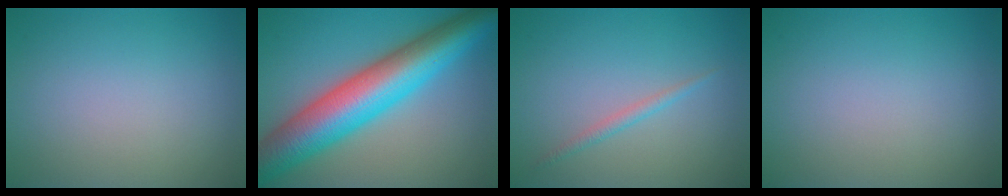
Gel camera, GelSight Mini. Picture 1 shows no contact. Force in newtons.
{"total": 11.4, "press": 11.4, "slide": 0.4}
{"total": 1.1, "press": 1.1, "slide": 0.1}
{"total": 0.0}